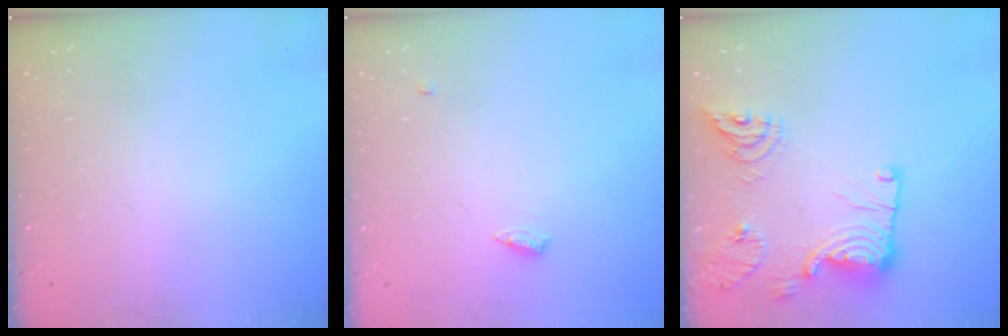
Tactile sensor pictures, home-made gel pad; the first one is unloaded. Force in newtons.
{"total": 4.5, "press": 4.5, "slide": 0.4}
{"total": 19.2, "press": 19.2, "slide": 1.1}